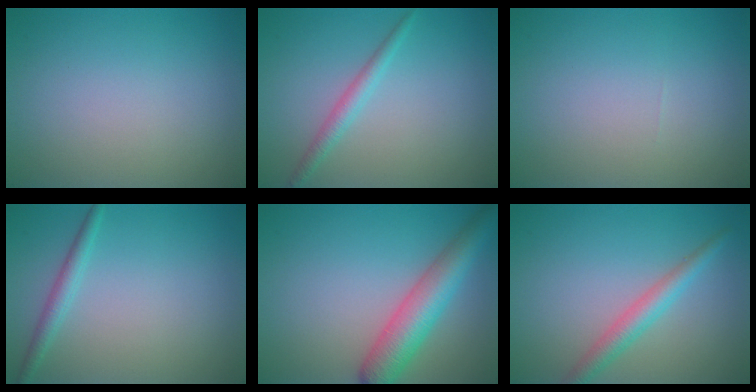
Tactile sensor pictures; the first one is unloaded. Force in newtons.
{"total": 1.7, "press": 1.7, "slide": 0.0}
{"total": 0.0}
{"total": 1.7, "press": 1.7, "slide": 0.0}
{"total": 5.7, "press": 5.7, "slide": 0.2}
{"total": 2.8, "press": 2.8, "slide": 0.0}